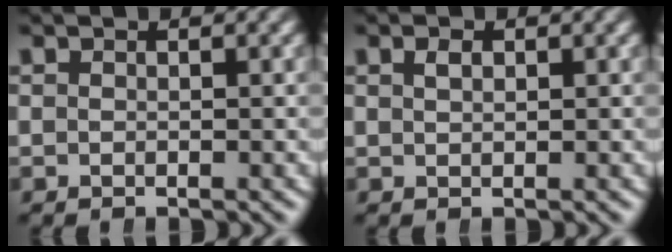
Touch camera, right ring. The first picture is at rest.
{"total": 0.9, "force": [0.5, 0.4, 0.6], "torque": [-0.004, 0.007, 0.008]}